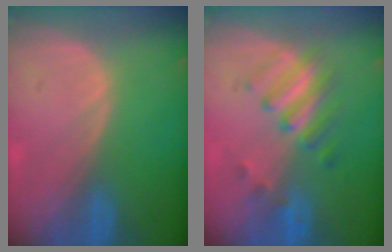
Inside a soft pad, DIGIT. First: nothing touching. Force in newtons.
{"total": 5.4, "press": 5.3, "slide": 1.0}